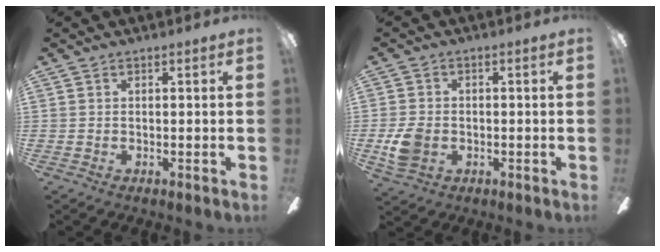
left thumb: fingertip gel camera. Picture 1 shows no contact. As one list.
[{"total": 6.9, "force": [-1.8, 5.2, 4.1], "torque": [-0.076, 0.005, -0.035]}]